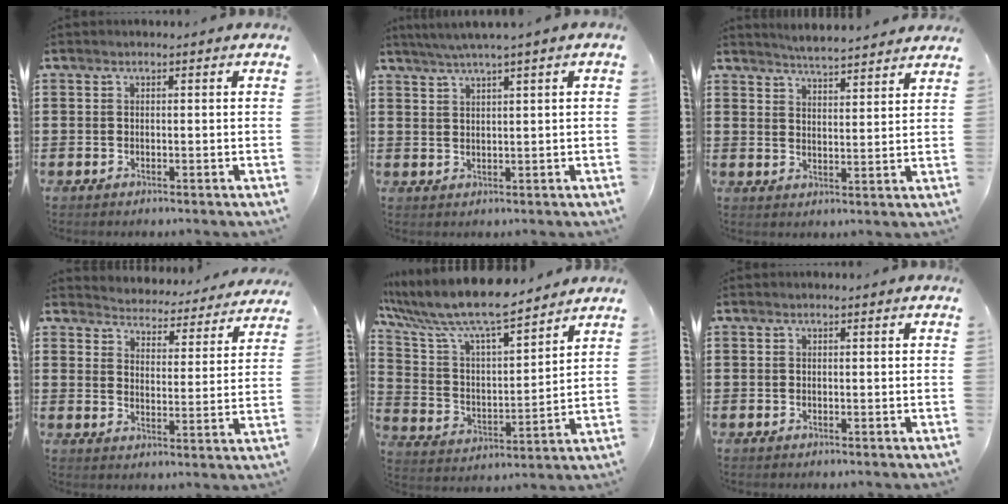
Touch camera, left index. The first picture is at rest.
{"total": 2.4, "force": [1.6, -0.5, 1.7], "torque": [-0.034, -0.002, 0.029]}
{"total": 3.9, "force": [3.8, -0.5, 0.2], "torque": [-0.017, -0.020, 0.068]}
{"total": 4.5, "force": [4.5, 0.0, -0.4], "torque": [-0.021, -0.041, 0.075]}
{"total": 9.7, "force": [8.4, 1.3, 4.7], "torque": [-0.126, -0.053, 0.143]}
{"total": 0.0}